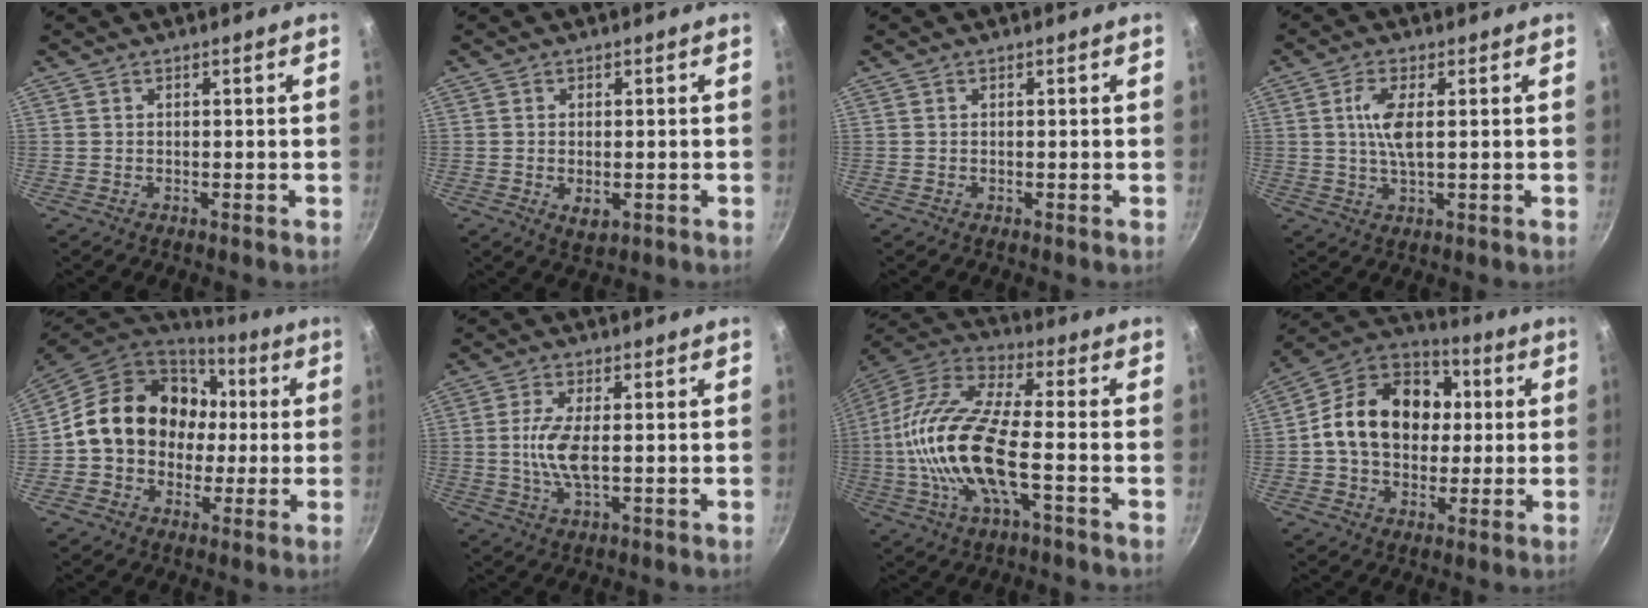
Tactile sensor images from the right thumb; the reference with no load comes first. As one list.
[{"total": 3.4, "force": [-0.7, 1.9, 2.7], "torque": [-0.044, -0.010, -0.008]}, {"total": 0.0}, {"total": 5.2, "force": [0.8, 1.6, 4.9], "torque": [-0.107, 0.001, 0.016]}, {"total": 17.8, "force": [1.5, 14.9, 9.7], "torque": [-0.126, 0.042, 0.020]}, {"total": 6.7, "force": [-0.1, 2.2, 6.3], "torque": [-0.139, -0.001, -0.005]}, {"total": 19.5, "force": [-3.6, 6.8, 18.0], "torque": [-0.361, 0.031, -0.084]}, {"total": 18.9, "force": [1.6, 14.4, 12.1], "torque": [-0.174, 0.027, 0.009]}]